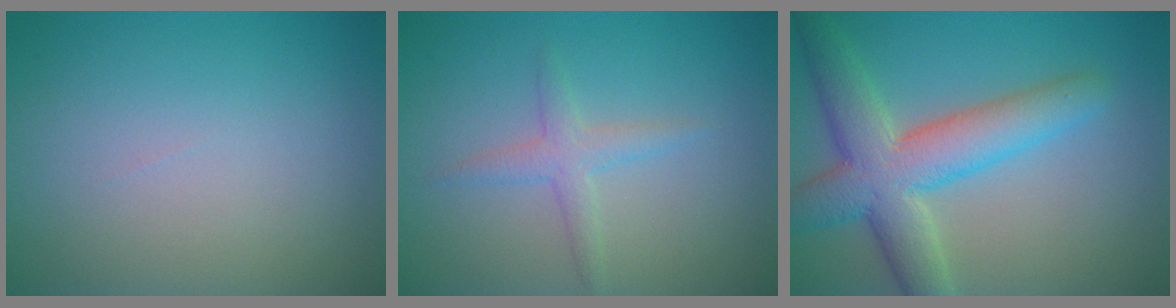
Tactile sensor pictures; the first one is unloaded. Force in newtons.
{"total": 2.0, "press": 2.0, "slide": 0.1}
{"total": 7.6, "press": 7.6, "slide": 0.4}